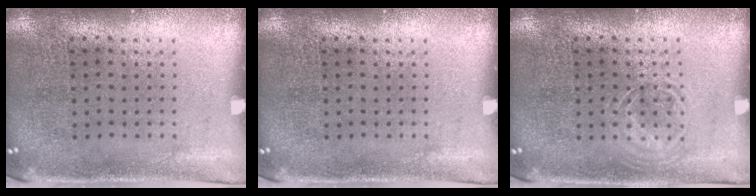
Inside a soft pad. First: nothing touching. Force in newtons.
{"total": 0.0}
{"total": 1.6, "press": 1.6, "slide": 0.2}